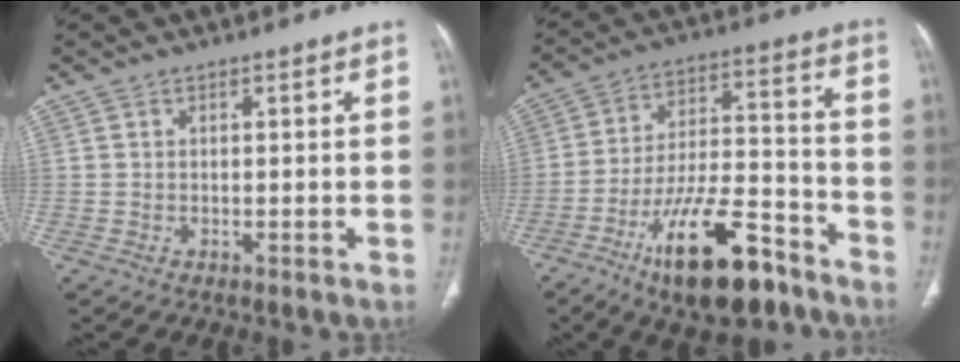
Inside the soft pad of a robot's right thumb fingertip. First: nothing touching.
{"total": 18.5, "force": [-11.3, 6.8, 13.0], "torque": [-0.209, 0.074, -0.186]}